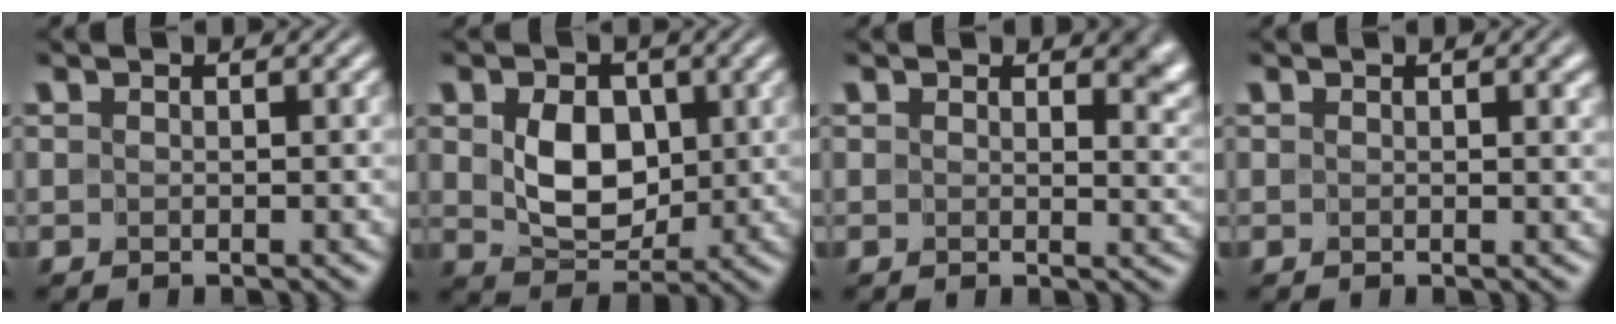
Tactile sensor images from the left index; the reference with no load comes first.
{"total": 4.4, "force": [0.6, 3.2, 3.0], "torque": [-0.062, -0.008, 0.013]}
{"total": 4.0, "force": [1.9, 2.1, 2.8], "torque": [-0.031, -0.008, 0.026]}
{"total": 2.2, "force": [1.0, 0.9, 1.8], "torque": [-0.016, 0.002, 0.010]}